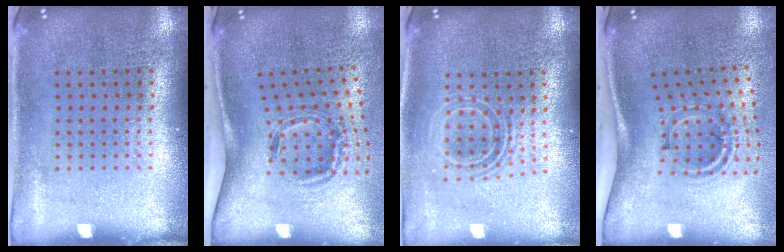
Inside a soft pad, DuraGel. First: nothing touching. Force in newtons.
{"total": 1.9, "press": 1.2, "slide": 1.5}
{"total": 1.7, "press": 1.3, "slide": 1.0}
{"total": 1.9, "press": 1.2, "slide": 1.5}